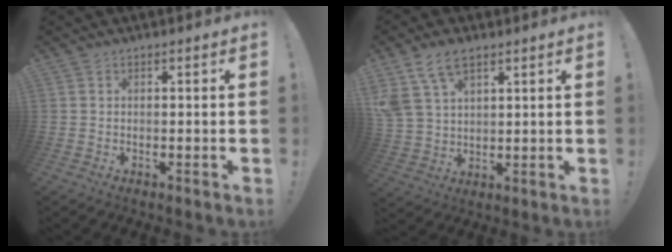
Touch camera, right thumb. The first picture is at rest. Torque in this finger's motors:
{"motor_torque": [0.22, 0.22, 0.34, 0.27, 0.05]}